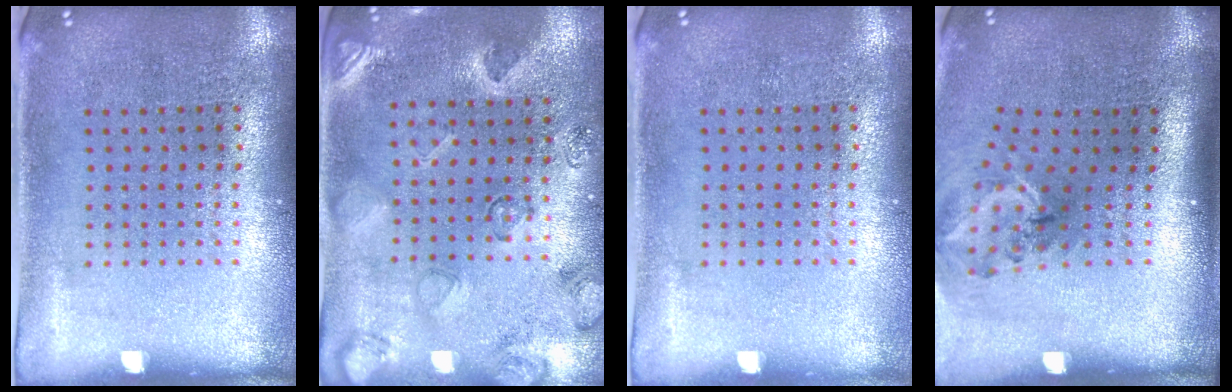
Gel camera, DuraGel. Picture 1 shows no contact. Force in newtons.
{"total": 2.3, "press": 1.9, "slide": 1.3}
{"total": 0.0}
{"total": 1.7, "press": 1.2, "slide": 1.2}